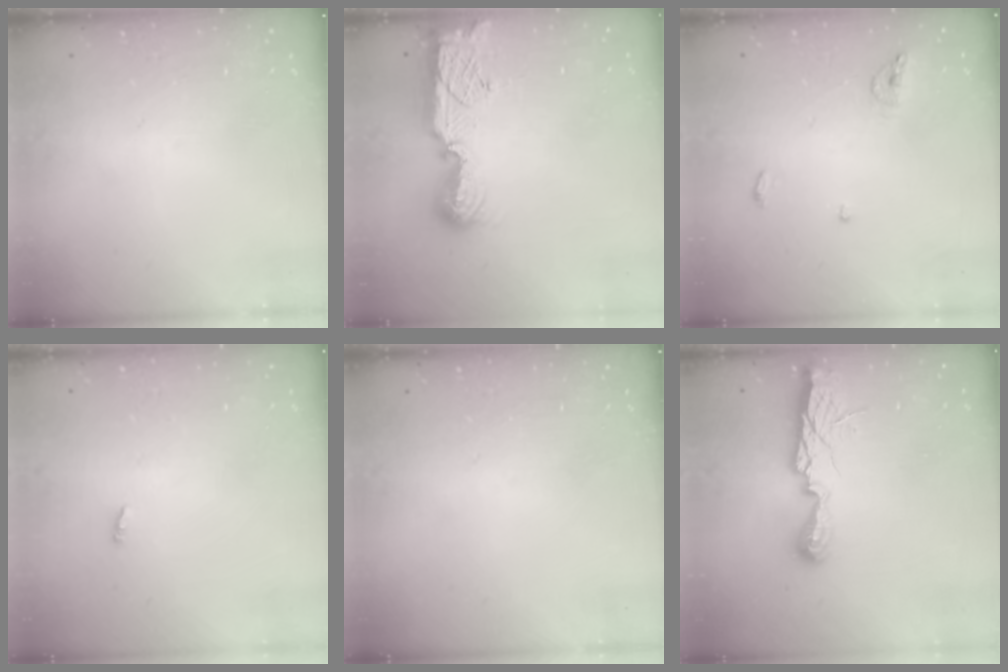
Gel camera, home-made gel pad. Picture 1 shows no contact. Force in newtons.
{"total": 11.5, "press": 11.4, "slide": 1.2}
{"total": 6.4, "press": 6.3, "slide": 1.5}
{"total": 1.9, "press": 1.9, "slide": 0.2}
{"total": 0.0}
{"total": 10.1, "press": 10.1, "slide": 0.7}